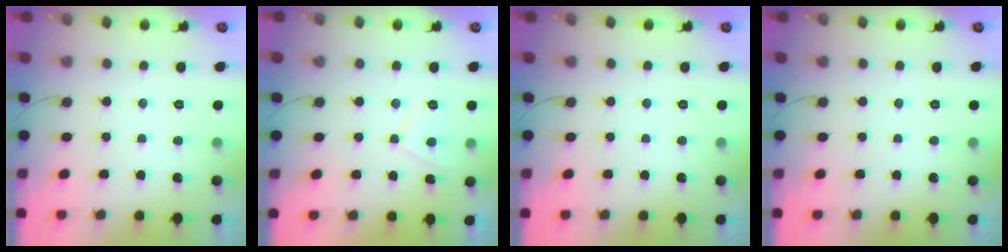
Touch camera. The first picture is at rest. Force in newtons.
{"total": 2.4, "press": 2.3, "slide": 0.5}
{"total": 0.0}
{"total": 0.0}